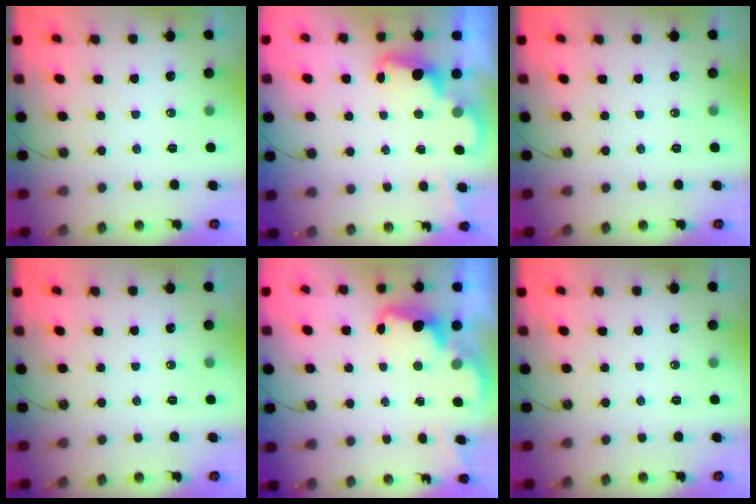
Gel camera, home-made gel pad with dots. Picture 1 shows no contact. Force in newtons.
{"total": 2.3, "press": 2.3, "slide": 0.5}
{"total": 0.0}
{"total": 0.0}
{"total": 2.6, "press": 2.5, "slide": 0.6}
{"total": 0.0}